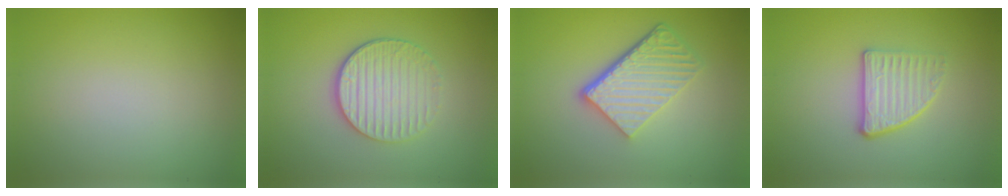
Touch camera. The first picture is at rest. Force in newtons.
{"total": 4.3, "press": 3.5, "slide": 2.5}
{"total": 5.7, "press": 4.0, "slide": 4.1}
{"total": 2.9, "press": 2.5, "slide": 1.4}